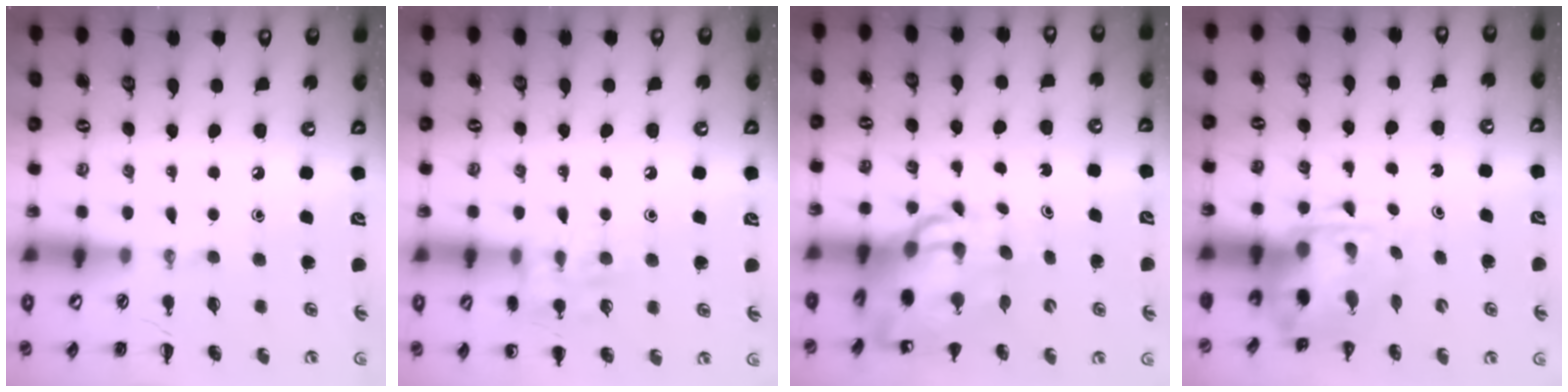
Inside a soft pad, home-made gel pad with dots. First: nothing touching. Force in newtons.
{"total": 9.8, "press": 9.7, "slide": 1.2}
{"total": 11.5, "press": 11.0, "slide": 3.2}
{"total": 5.5, "press": 5.4, "slide": 0.9}